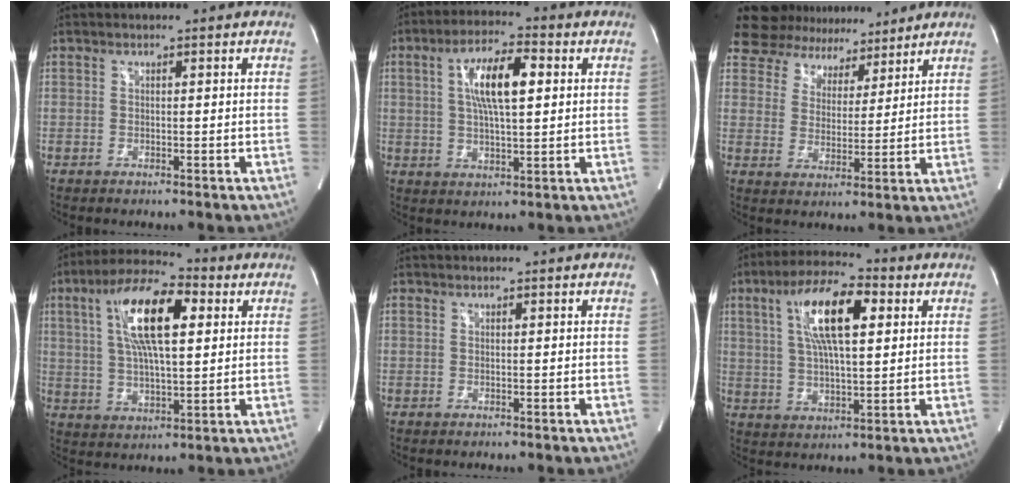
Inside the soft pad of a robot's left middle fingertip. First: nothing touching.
{"total": 10.0, "force": [2.4, 2.4, 9.4], "torque": [-0.175, 0.016, 0.042]}
{"total": 15.5, "force": [13.2, 6.9, 4.3], "torque": [-0.086, 0.035, 0.199]}
{"total": 14.9, "force": [4.5, 4.3, 13.5], "torque": [-0.254, 0.024, 0.075]}
{"total": 0.0}
{"total": 13.0, "force": [4.2, 3.5, 11.8], "torque": [-0.222, 0.022, 0.073]}